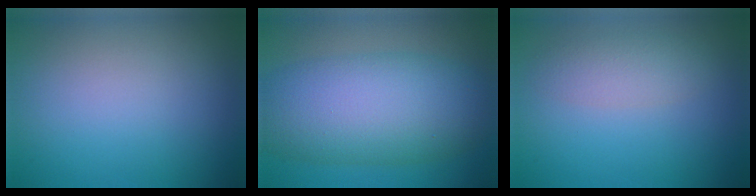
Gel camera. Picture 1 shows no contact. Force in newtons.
{"total": 10.5, "press": 10.5, "slide": 0.2}
{"total": 2.3, "press": 2.3, "slide": 0.2}